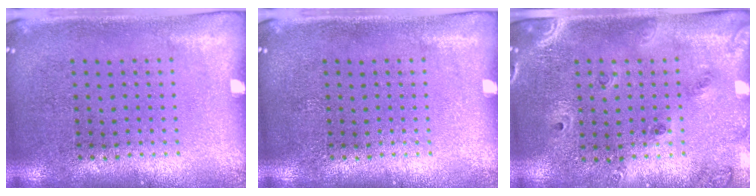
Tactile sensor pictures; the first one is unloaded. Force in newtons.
{"total": 0.0}
{"total": 1.4, "press": 1.3, "slide": 0.6}